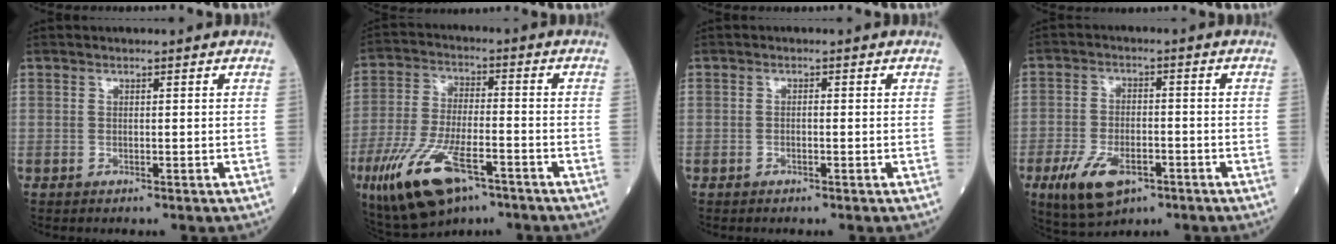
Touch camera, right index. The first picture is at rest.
{"total": 16.2, "force": [-8.7, 5.0, 12.8], "torque": [-0.276, -0.034, -0.154]}
{"total": 0.6, "force": [-0.2, 0.2, 0.6], "torque": [-0.012, 0.001, -0.005]}
{"total": 9.3, "force": [-4.7, 4.4, 6.7], "torque": [-0.134, -0.009, -0.076]}